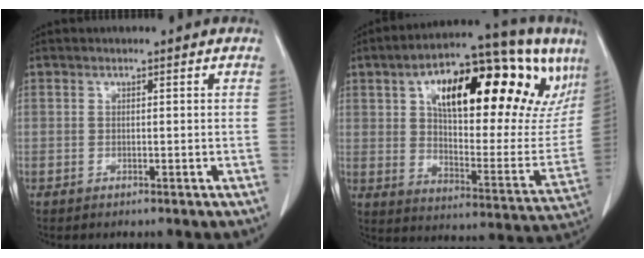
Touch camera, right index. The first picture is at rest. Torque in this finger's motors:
{"motor_torque": [1.26, 0.87, 0.57, 0.21]}